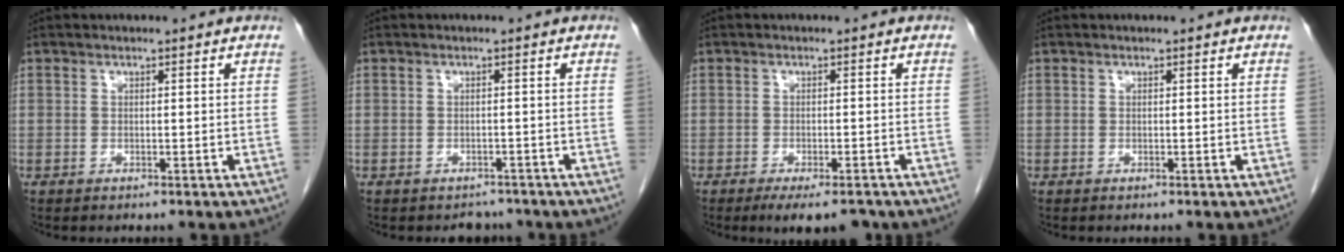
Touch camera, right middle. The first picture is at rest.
{"total": 2.3, "force": [-2.0, 1.1, -0.2], "torque": [-0.004, -0.001, -0.028]}
{"total": 6.2, "force": [-4.8, 1.7, 3.5], "torque": [-0.044, -0.008, -0.071]}
{"total": 0.0}